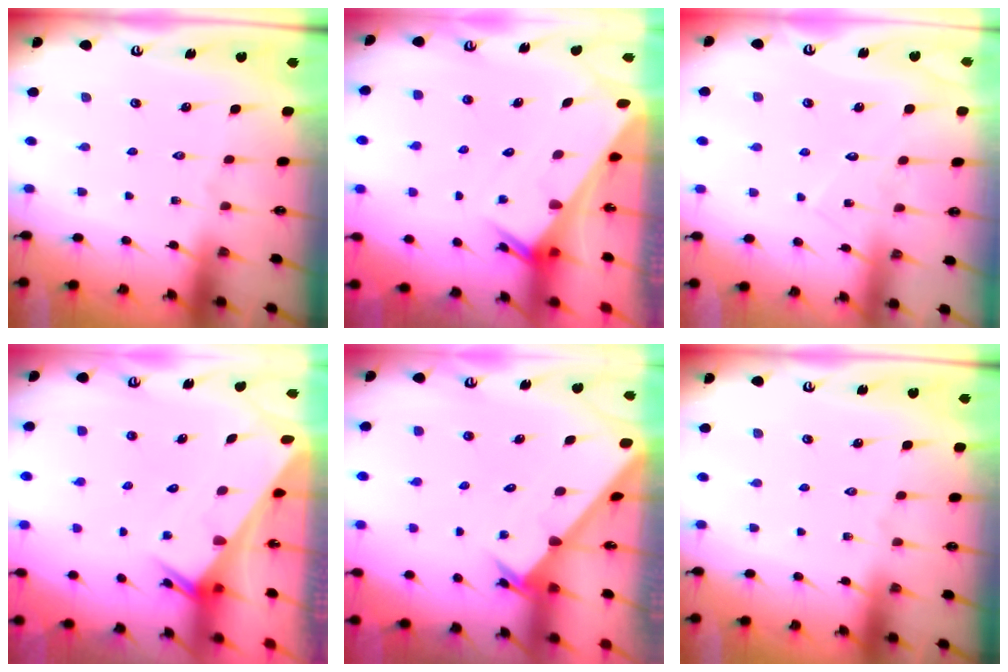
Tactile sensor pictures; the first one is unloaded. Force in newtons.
{"total": 2.5, "press": 2.5, "slide": 0.2}
{"total": 6.1, "press": 6.1, "slide": 0.5}
{"total": 2.7, "press": 2.7, "slide": 0.1}
{"total": 2.2, "press": 2.2, "slide": 0.2}
{"total": 0.0}